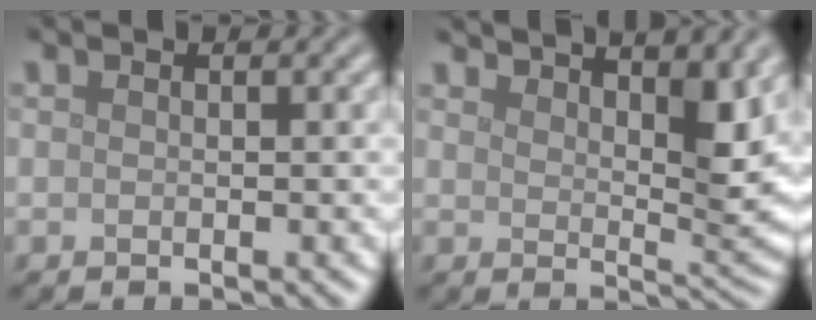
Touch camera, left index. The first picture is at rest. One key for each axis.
{"total": 7.0, "fx": 5.1, "fy": 1.7, "fz": 4.4, "tx": -0.061, "ty": 0.003, "tz": 0.088}